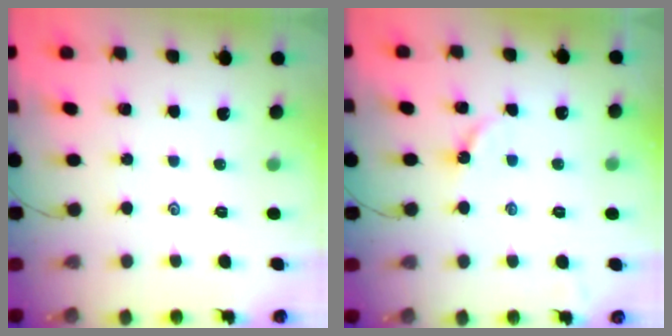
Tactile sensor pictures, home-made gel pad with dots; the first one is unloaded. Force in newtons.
{"total": 3.8, "press": 3.8, "slide": 0.5}